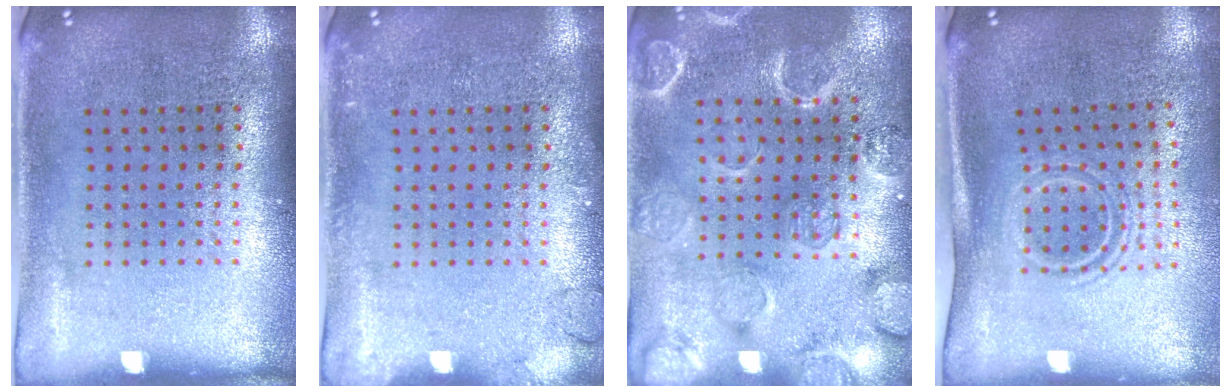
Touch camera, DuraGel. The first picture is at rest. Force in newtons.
{"total": 1.2, "press": 1.1, "slide": 0.2}
{"total": 2.3, "press": 2.3, "slide": 0.4}
{"total": 1.7, "press": 1.1, "slide": 1.2}